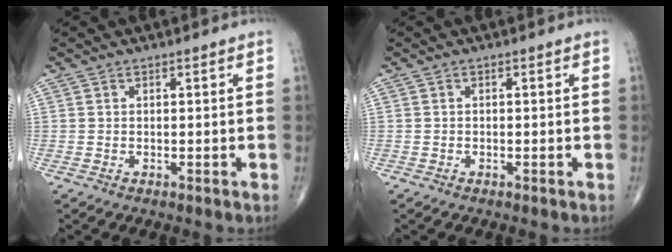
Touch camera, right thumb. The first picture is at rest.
{"total": 0.0}